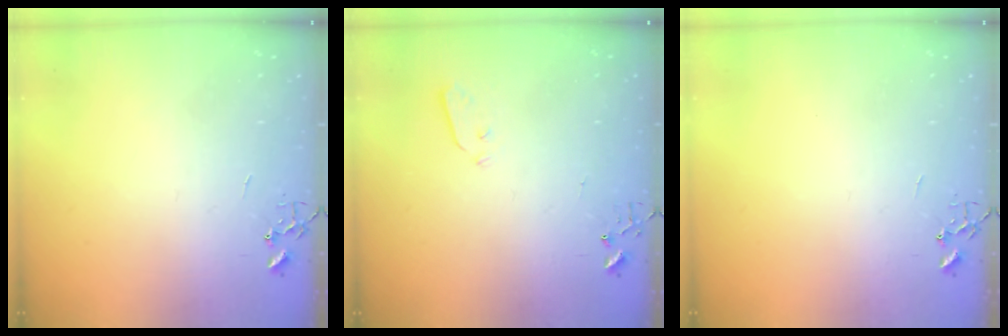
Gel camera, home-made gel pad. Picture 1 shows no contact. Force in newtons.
{"total": 3.8, "press": 3.8, "slide": 0.1}
{"total": 0.0}